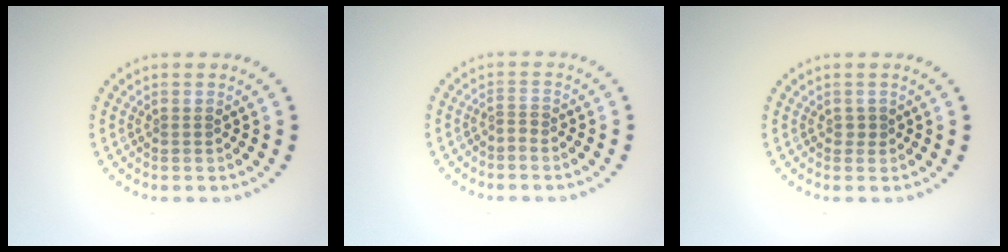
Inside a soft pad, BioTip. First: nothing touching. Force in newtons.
{"total": 0.9, "press": 0.4, "slide": 0.8}
{"total": 0.6, "press": 0.6, "slide": 0.1}